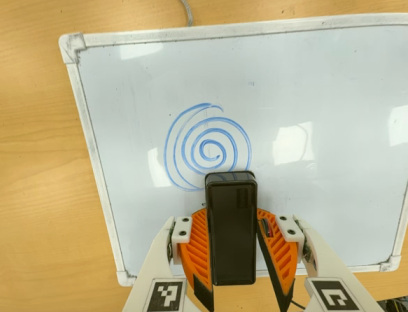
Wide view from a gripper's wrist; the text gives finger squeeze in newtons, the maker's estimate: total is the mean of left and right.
{"total": 5.2, "left": 4.8, "right": 5.5}